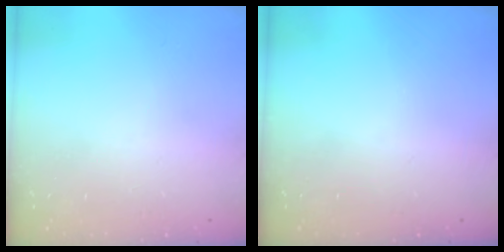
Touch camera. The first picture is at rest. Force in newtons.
{"total": 0.0}